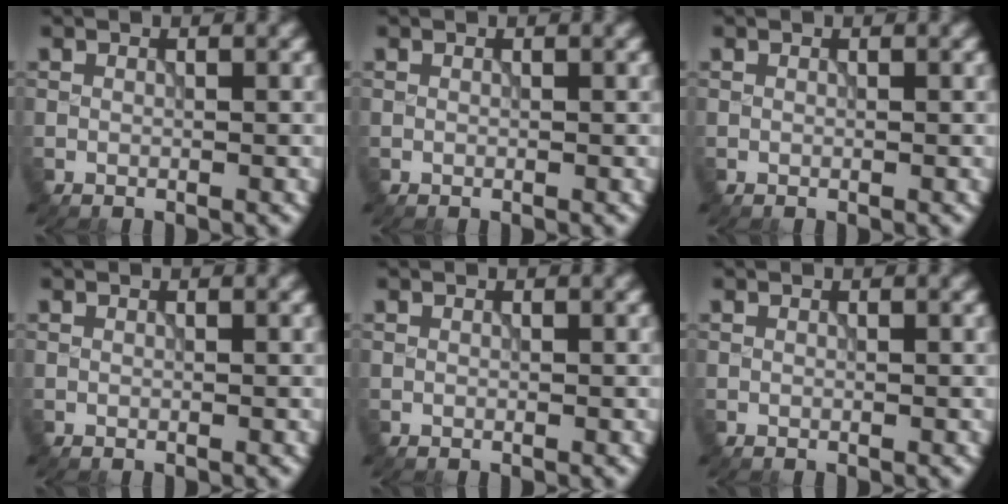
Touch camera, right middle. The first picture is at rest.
{"total": 0.0}
{"total": 0.0}
{"total": 0.0}
{"total": 0.0}
{"total": 0.0}